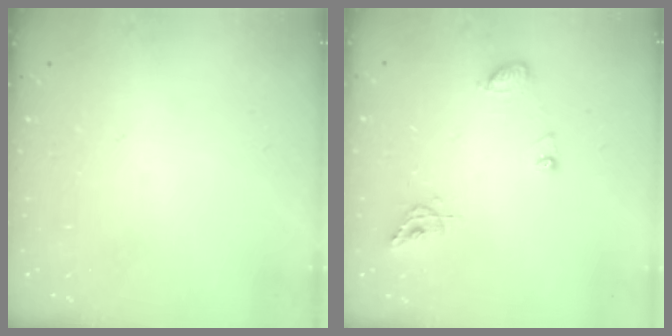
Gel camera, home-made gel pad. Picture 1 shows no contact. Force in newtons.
{"total": 8.2, "press": 8.2, "slide": 0.8}